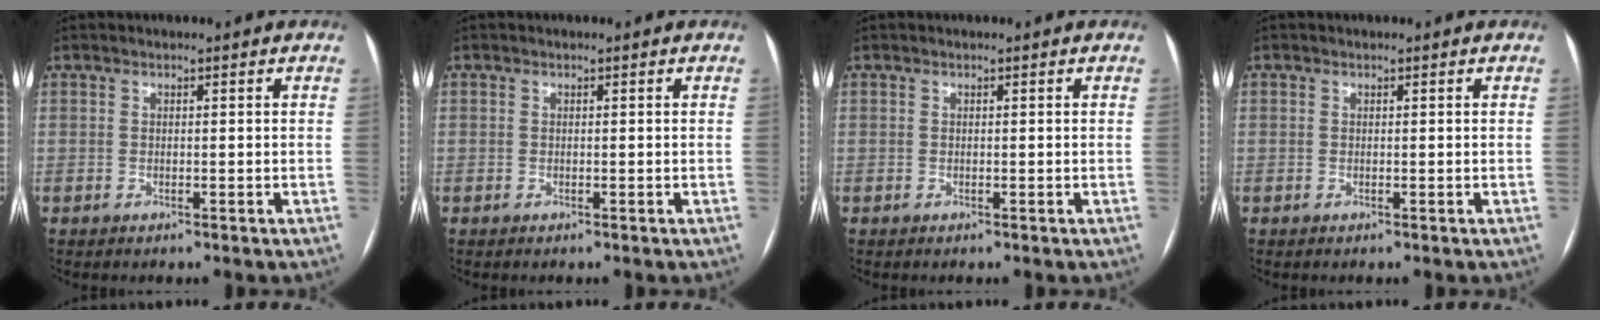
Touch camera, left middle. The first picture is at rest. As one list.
[{"total": 0.0}, {"total": 0.0}, {"total": 2.2, "force": [-1.2, -1.7, -0.8], "torque": [0.015, -0.012, -0.018]}]